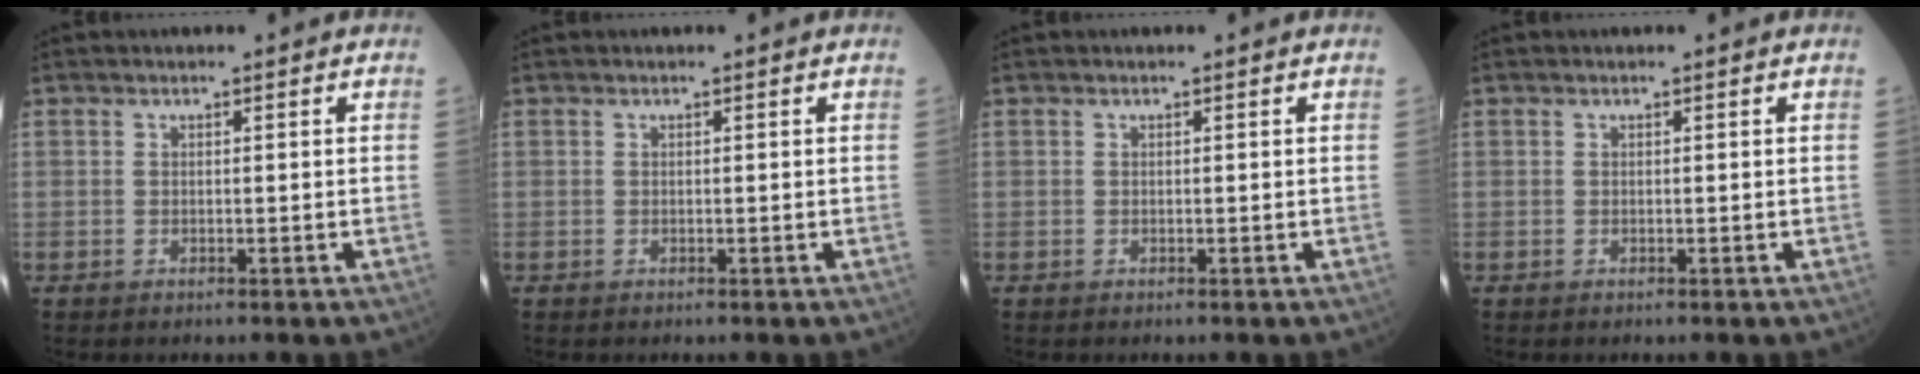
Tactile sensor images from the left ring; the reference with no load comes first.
{"total": 0.0}
{"total": 0.0}
{"total": 0.0}